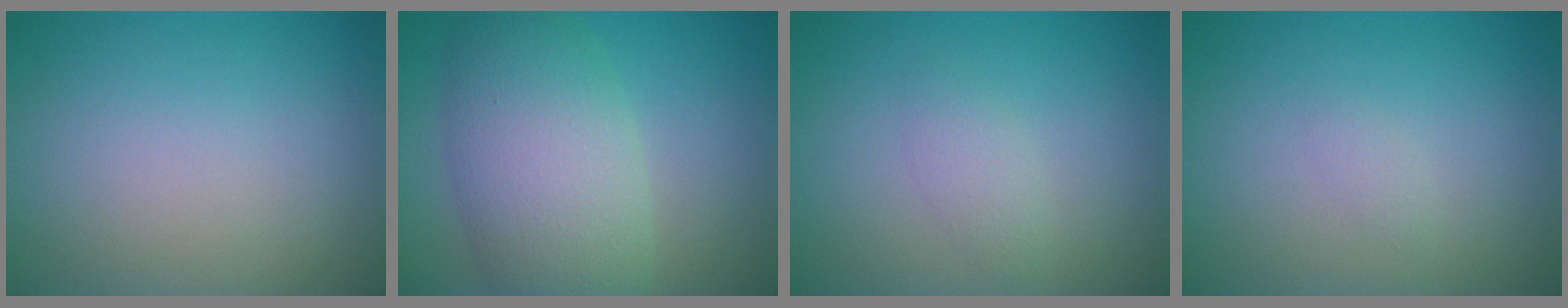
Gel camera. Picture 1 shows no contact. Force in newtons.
{"total": 8.4, "press": 8.4, "slide": 0.5}
{"total": 1.5, "press": 1.5, "slide": 0.1}
{"total": 0.7, "press": 0.7, "slide": 0.1}